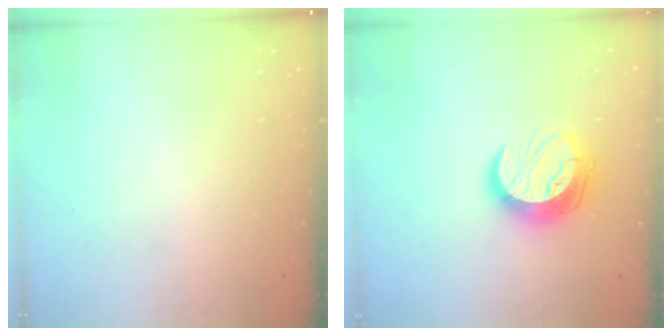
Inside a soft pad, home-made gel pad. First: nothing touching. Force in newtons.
{"total": 11.9, "press": 11.8, "slide": 1.0}